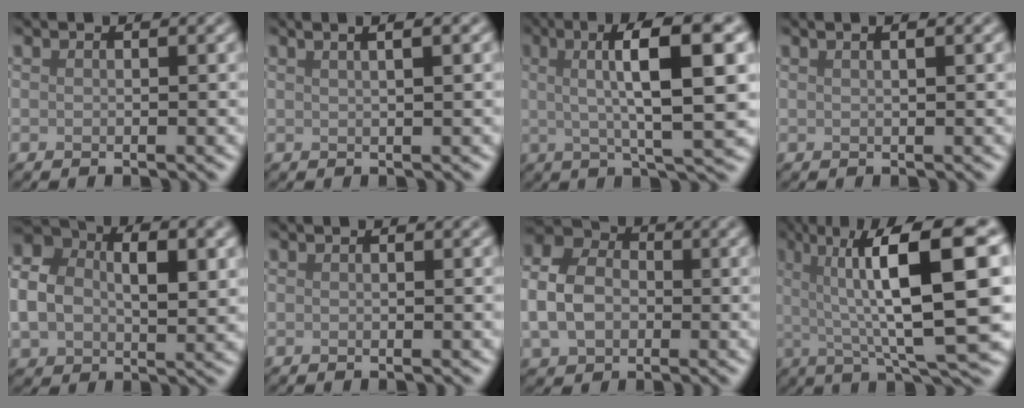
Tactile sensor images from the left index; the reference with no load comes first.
{"total": 4.7, "force": [2.3, 2.2, 3.4], "torque": [-0.012, 0.034, -0.006]}
{"total": 10.7, "force": [2.4, 2.4, 10.2], "torque": [-0.134, 0.015, 0.034]}
{"total": 2.7, "force": [1.4, 1.2, 2.0], "torque": [-0.007, 0.009, -0.006]}
{"total": 8.8, "force": [0.7, 5.9, 6.5], "torque": [-0.126, 0.004, 0.010]}
{"total": 0.0}
{"total": 6.4, "force": [-0.5, 4.9, 4.1], "torque": [-0.101, 0.005, -0.013]}
{"total": 13.4, "force": [2.7, 3.0, 12.8], "torque": [-0.178, 0.017, 0.041]}